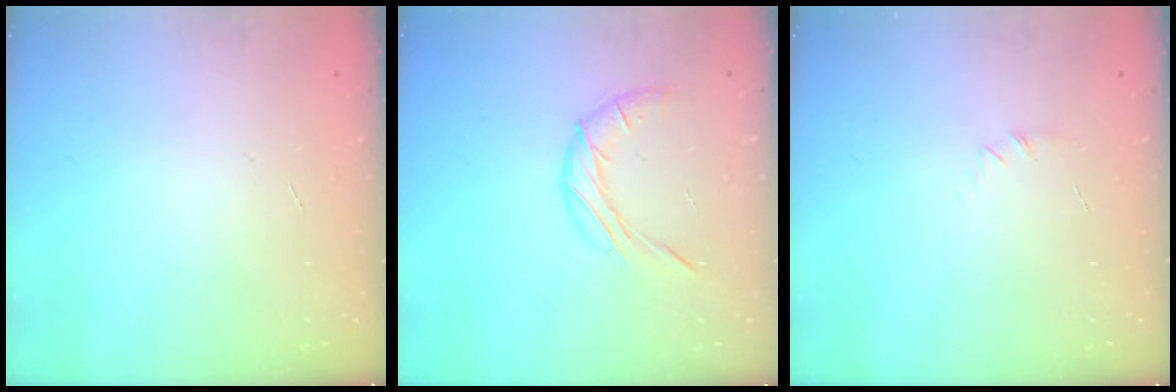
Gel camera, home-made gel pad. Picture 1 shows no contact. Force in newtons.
{"total": 8.6, "press": 8.6, "slide": 0.2}
{"total": 4.7, "press": 4.5, "slide": 1.4}